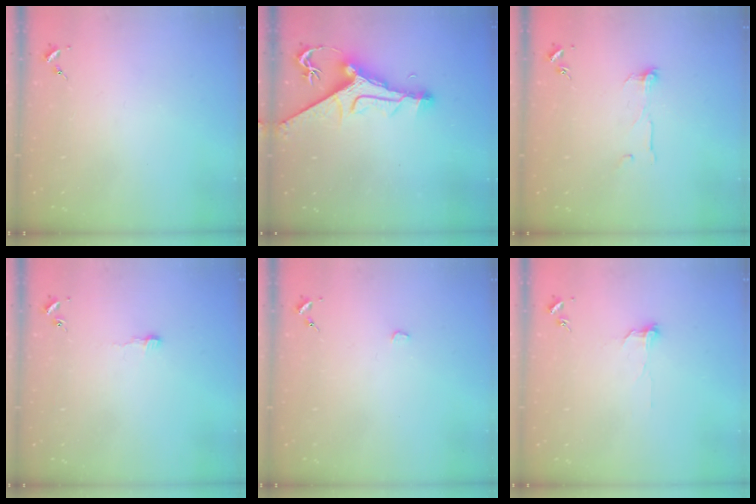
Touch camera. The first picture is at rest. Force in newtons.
{"total": 12.8, "press": 12.7, "slide": 1.7}
{"total": 6.0, "press": 6.0, "slide": 0.5}
{"total": 3.0, "press": 3.0, "slide": 0.3}
{"total": 1.3, "press": 1.3, "slide": 0.1}
{"total": 5.5, "press": 5.5, "slide": 0.5}